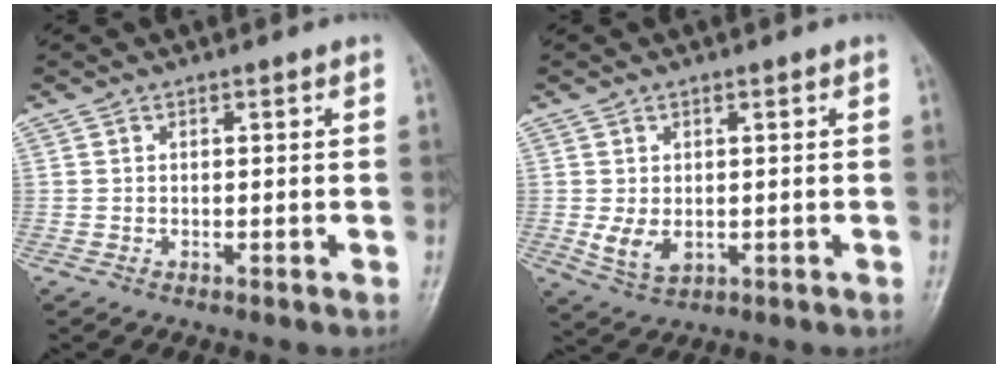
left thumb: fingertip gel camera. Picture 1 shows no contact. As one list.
[{"total": 4.9, "force": [-0.2, 3.2, 3.8], "torque": [-0.064, -0.012, 0.006]}]